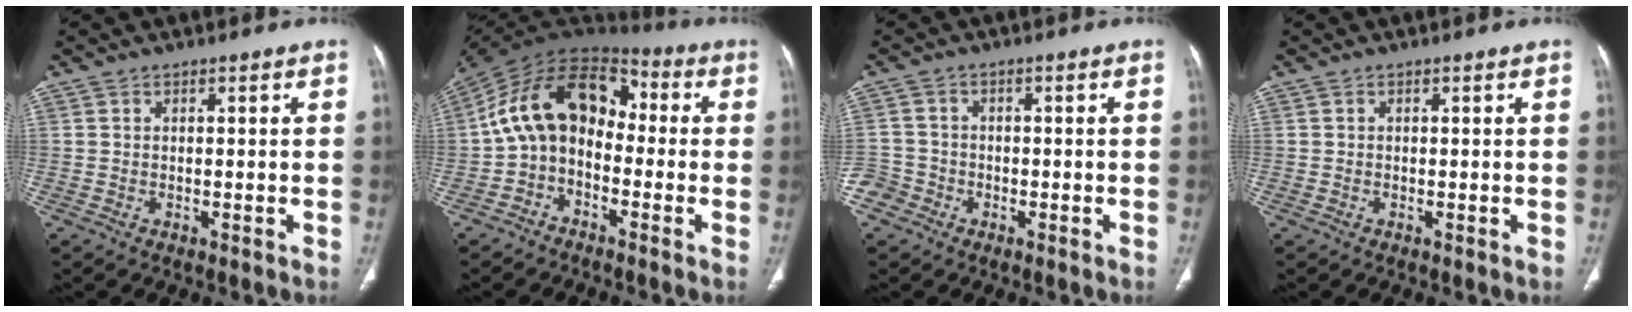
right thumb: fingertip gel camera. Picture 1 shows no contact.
{"total": 14.1, "force": [-1.5, 10.0, 9.9], "torque": [-0.154, 0.065, -0.044]}
{"total": 4.4, "force": [-2.4, 3.7, 0.5], "torque": [0.004, 0.018, -0.051]}
{"total": 0.0}